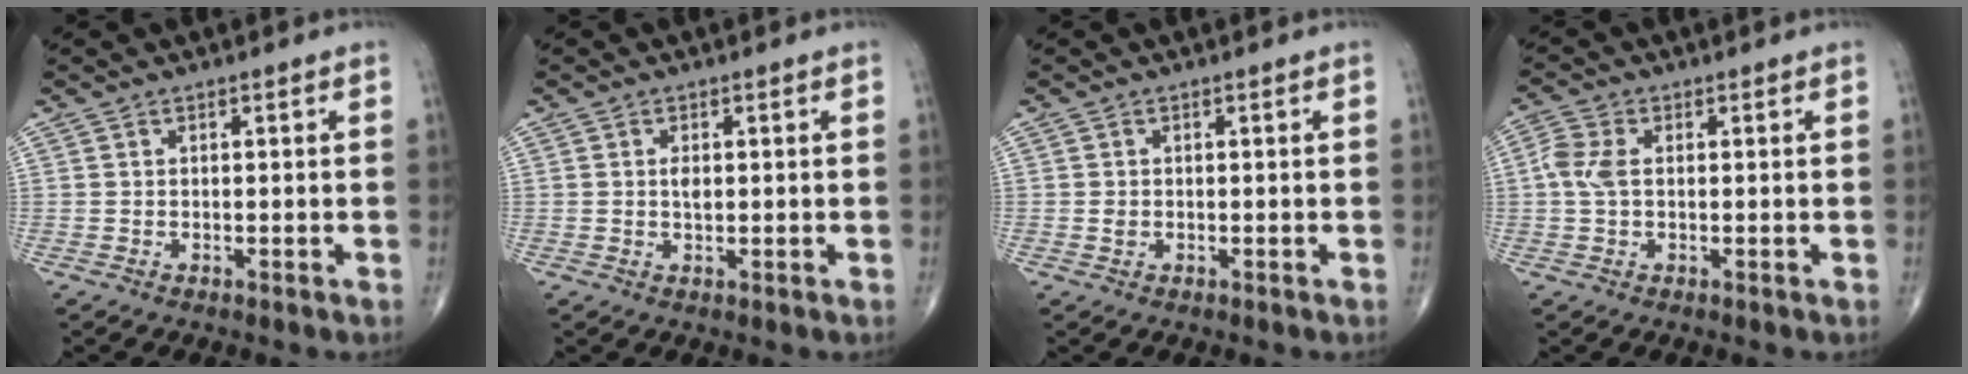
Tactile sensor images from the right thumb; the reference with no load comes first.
{"total": 1.7, "force": [0.2, 0.9, 1.4], "torque": [-0.025, -0.001, 0.003]}
{"total": 0.9, "force": [-0.1, 0.7, 0.4], "torque": [-0.006, 0.001, -0.001]}
{"total": 4.4, "force": [0.3, 2.6, 3.6], "torque": [-0.099, 0.011, -0.001]}